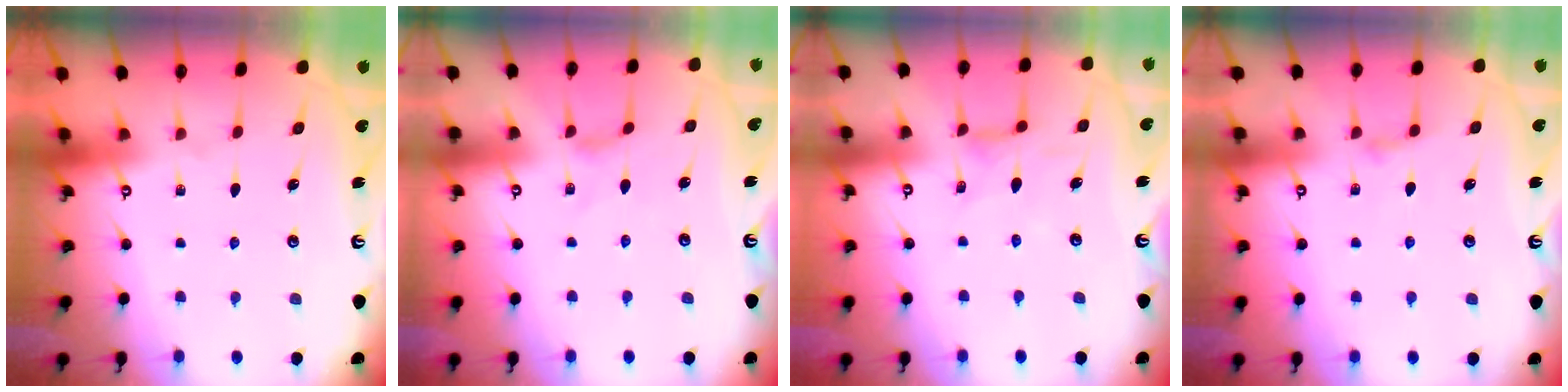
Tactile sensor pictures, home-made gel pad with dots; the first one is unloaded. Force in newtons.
{"total": 0.0}
{"total": 2.1, "press": 2.0, "slide": 0.4}
{"total": 2.6, "press": 2.6, "slide": 0.4}